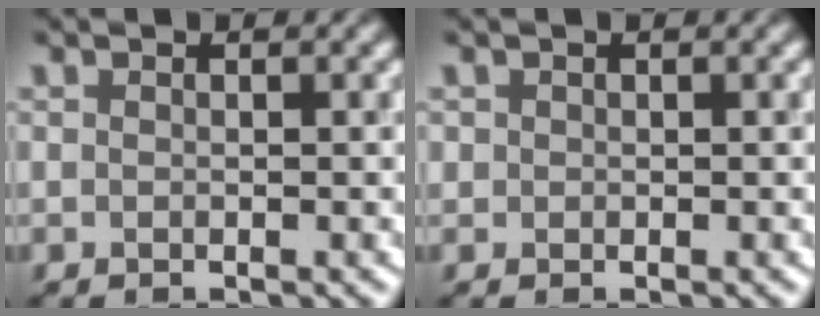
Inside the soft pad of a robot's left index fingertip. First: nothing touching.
{"total": 0.5, "force": [0.1, 0.5, 0.0], "torque": [0.006, 0.001, -0.001]}